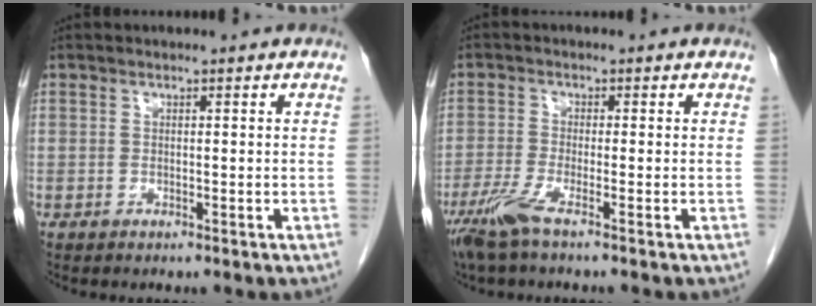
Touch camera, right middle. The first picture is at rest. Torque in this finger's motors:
{"motor_torque": [0.79, -0.58, 0.03, 0.07]}